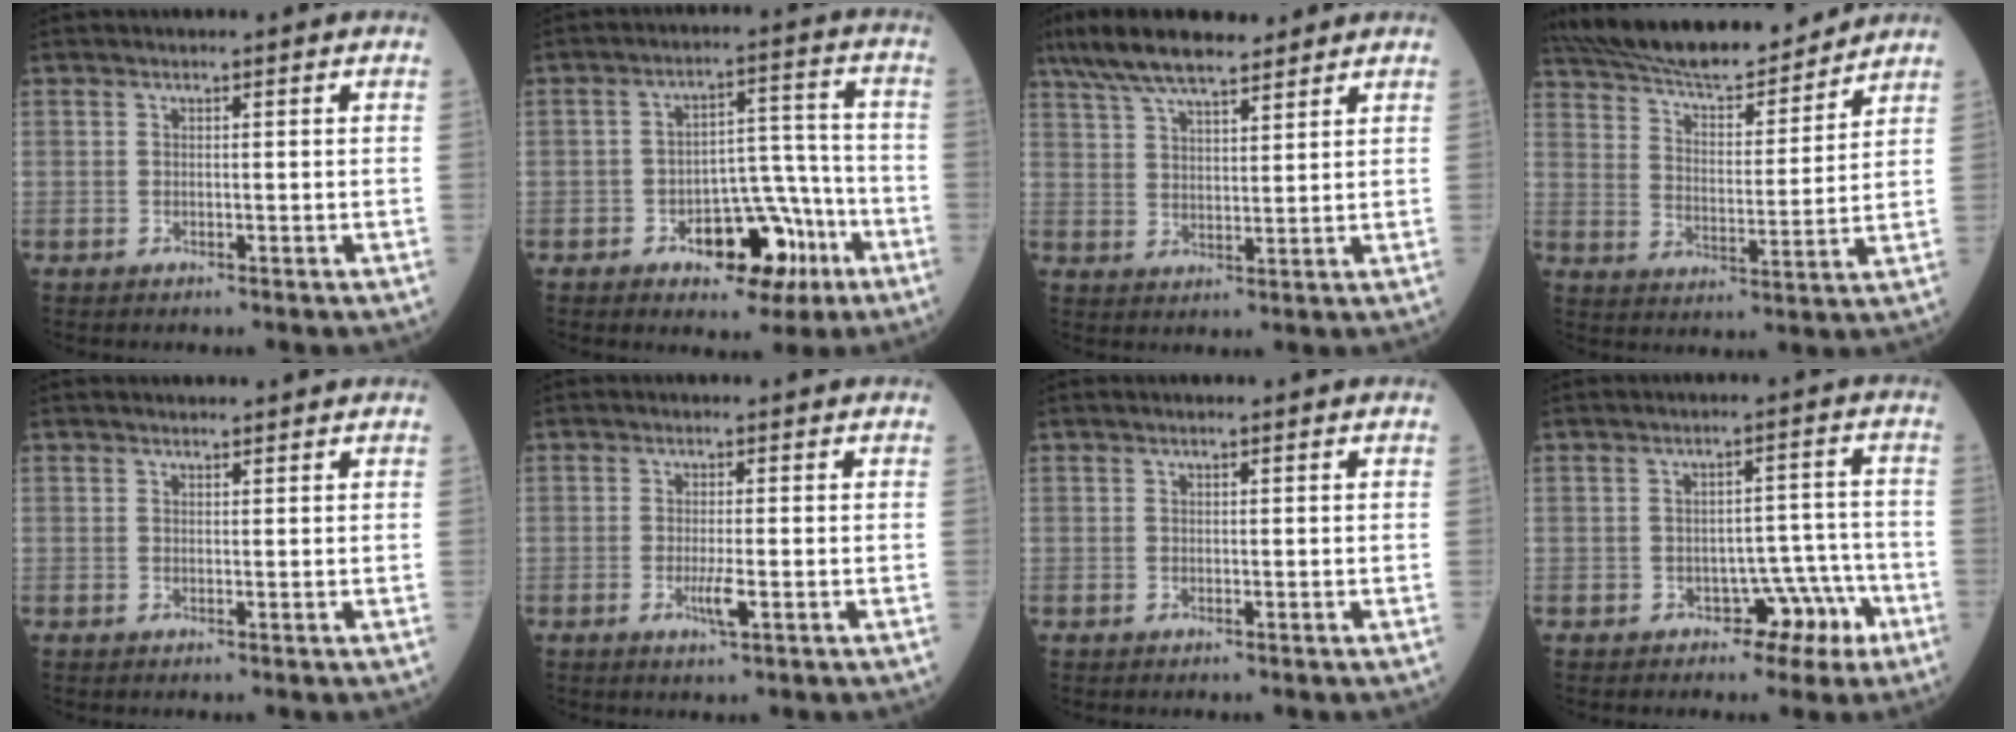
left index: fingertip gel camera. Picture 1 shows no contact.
{"total": 11.0, "force": [-5.6, 5.7, 7.6], "torque": [-0.104, 0.029, -0.074]}
{"total": 11.3, "force": [9.2, 2.4, 6.1], "torque": [-0.119, 0.031, 0.165]}
{"total": 19.2, "force": [17.2, 3.1, 7.8], "torque": [-0.138, 0.015, 0.275]}
{"total": 1.5, "force": [1.5, 0.2, 0.3], "torque": [-0.008, 0.007, 0.023]}
{"total": 2.5, "force": [-0.8, 0.2, 2.3], "torque": [-0.049, -0.005, -0.013]}
{"total": 0.0}
{"total": 5.2, "force": [-3.0, 3.4, 2.6], "torque": [-0.023, 0.030, -0.035]}